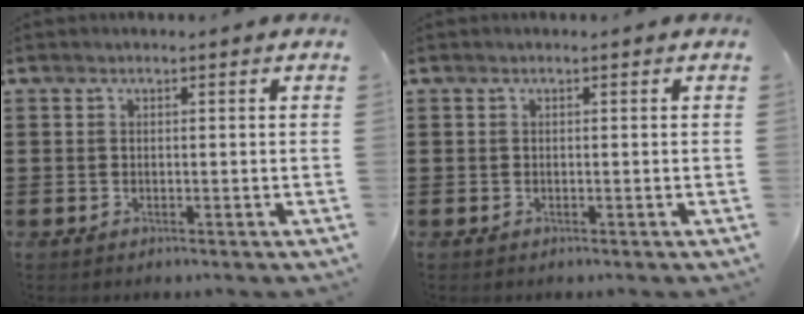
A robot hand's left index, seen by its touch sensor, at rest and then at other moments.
{"total": 0.0}